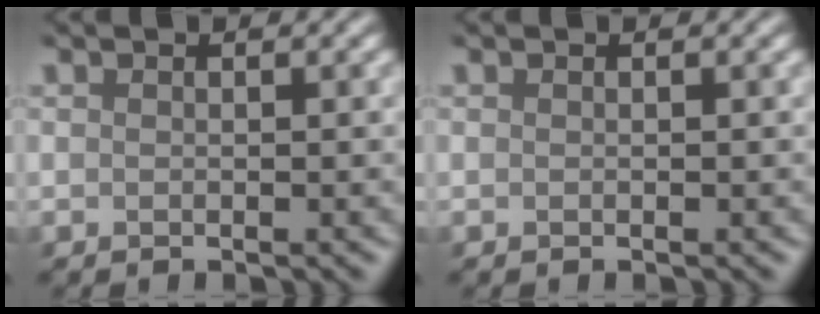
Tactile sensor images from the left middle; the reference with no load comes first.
{"total": 0.0}